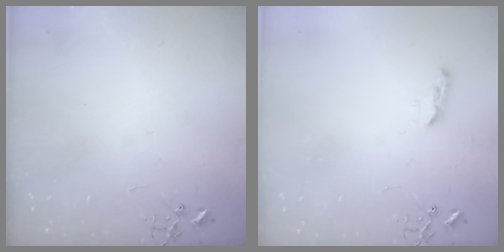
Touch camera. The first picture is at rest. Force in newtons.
{"total": 5.3, "press": 5.2, "slide": 0.6}